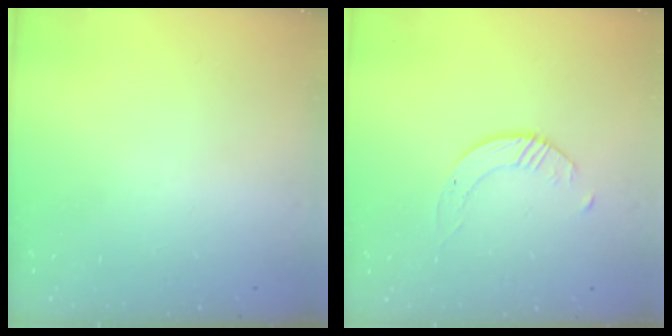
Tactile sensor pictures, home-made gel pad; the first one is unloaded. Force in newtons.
{"total": 1.7, "press": 1.7, "slide": 0.2}